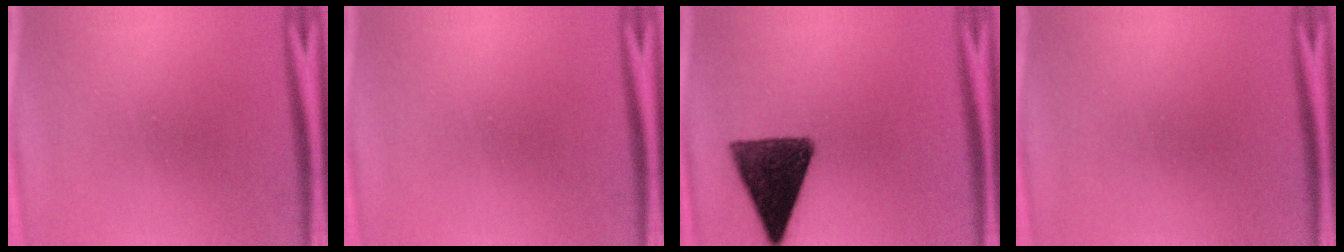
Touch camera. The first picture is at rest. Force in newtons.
{"total": 0.0}
{"total": 13.5}
{"total": 1.6}